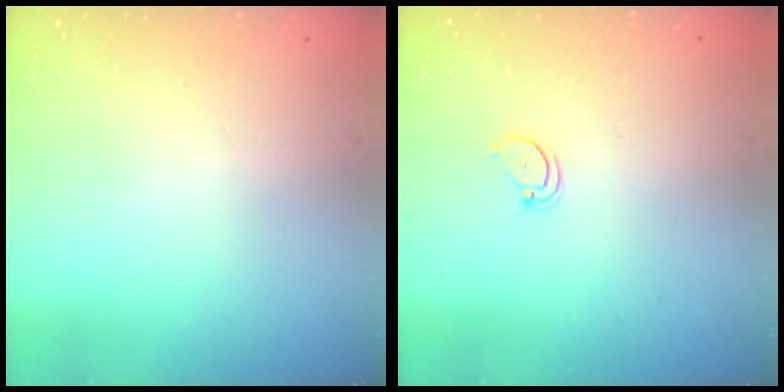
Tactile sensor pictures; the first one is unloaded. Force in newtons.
{"total": 2.4, "press": 2.4, "slide": 0.2}